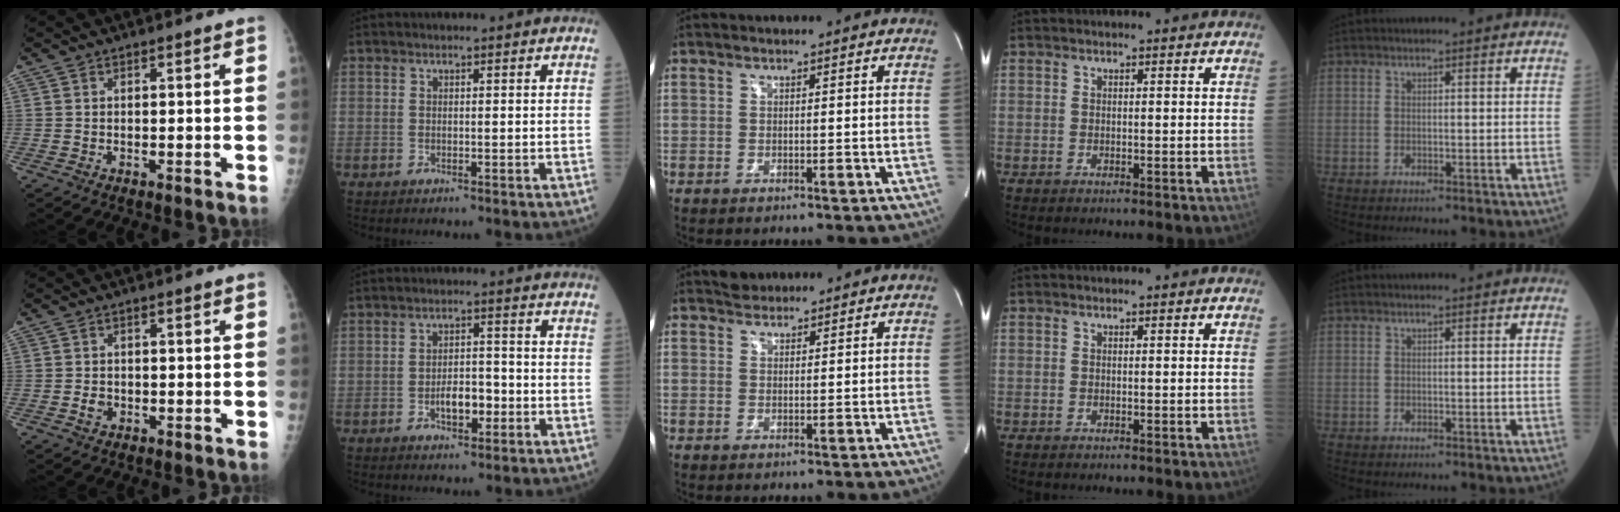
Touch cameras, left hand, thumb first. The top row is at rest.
{"thumb": {"total": 1.8, "force": [-0.7, 1.5, 0.9], "torque": [-0.011, 0.004, -0.011]}, "index": {"total": 4.3, "force": [-1.6, 2.0, 3.5], "torque": [-0.061, 0.006, -0.027]}, "middle": {"total": 1.8, "force": [1.6, 0.8, -0.1], "torque": [-0.001, 0.010, 0.026]}}